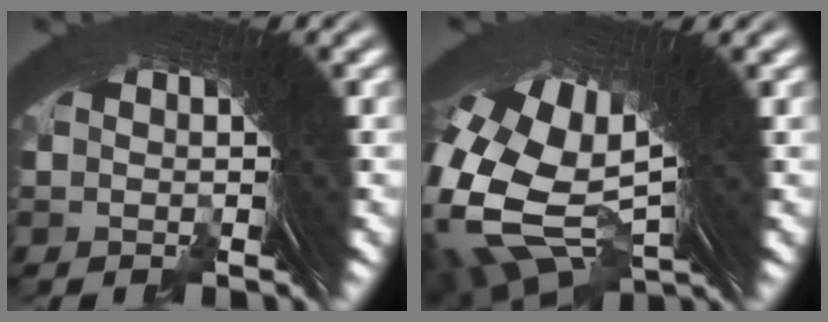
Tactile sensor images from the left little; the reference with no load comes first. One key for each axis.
{"total": 17.2, "fx": 0.7, "fy": 11.5, "fz": 12.8, "tx": -0.275, "ty": -0.049, "tz": 0.028}